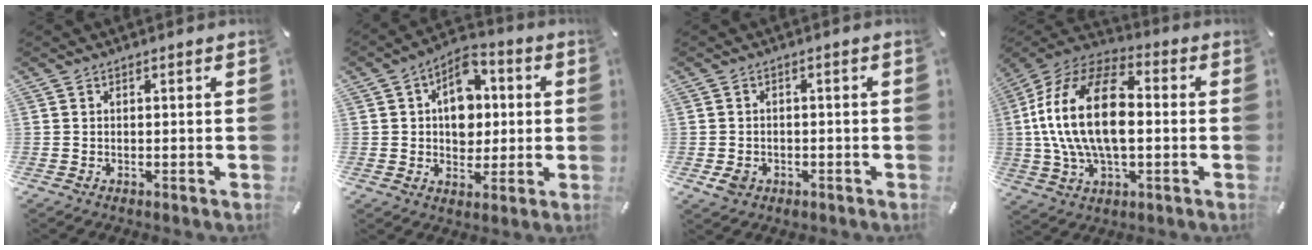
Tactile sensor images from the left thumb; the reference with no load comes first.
{"total": 10.7, "force": [1.6, 8.5, 6.3], "torque": [-0.083, 0.003, 0.028]}
{"total": 3.3, "force": [-1.4, 2.6, 1.6], "torque": [-0.040, 0.002, -0.028]}
{"total": 21.3, "force": [0.3, 12.6, 17.1], "torque": [-0.365, 0.010, 0.002]}